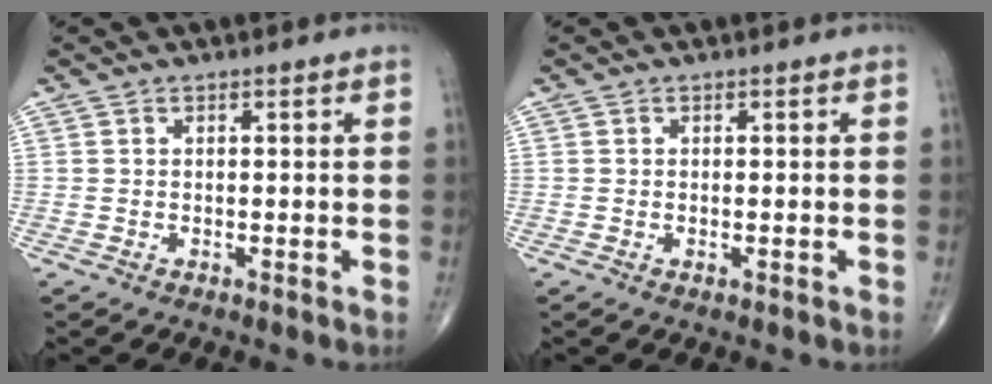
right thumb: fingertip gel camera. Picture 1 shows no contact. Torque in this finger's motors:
{"motor_torque": [-0.17, 0.24, 0.07, 0.21, 0.01]}